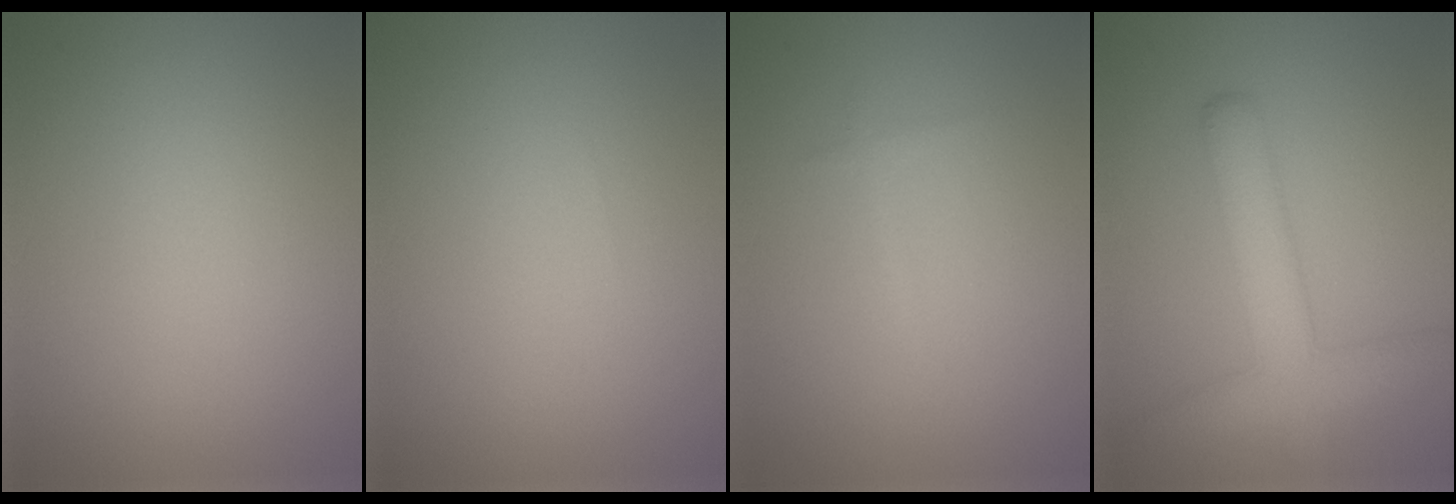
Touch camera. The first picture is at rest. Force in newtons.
{"total": 0.0}
{"total": 0.7, "press": 0.7, "slide": 0.1}
{"total": 5.3, "press": 5.3, "slide": 0.3}